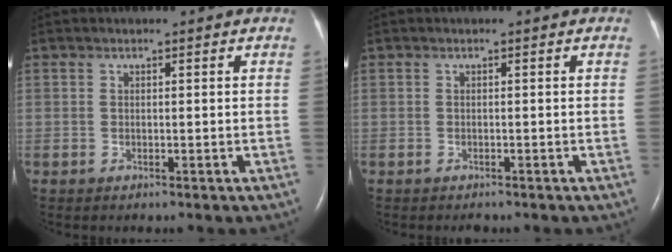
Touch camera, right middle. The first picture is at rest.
{"total": 0.5, "force": [-0.5, 0.2, 0.1], "torque": [-0.009, -0.002, -0.007]}